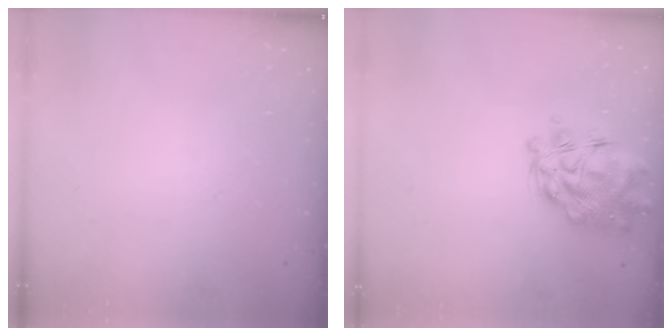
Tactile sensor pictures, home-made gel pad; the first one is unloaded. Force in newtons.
{"total": 9.1, "press": 8.6, "slide": 3.0}